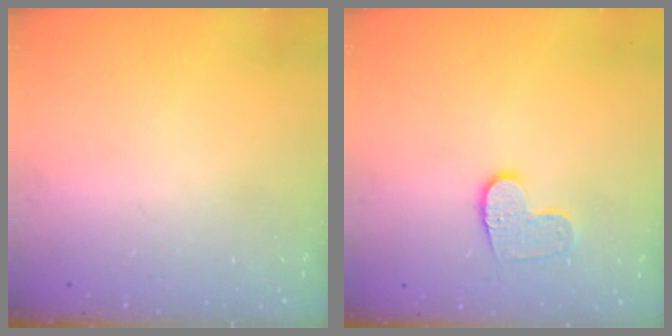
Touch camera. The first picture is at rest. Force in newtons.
{"total": 9.2, "press": 9.2, "slide": 0.3}